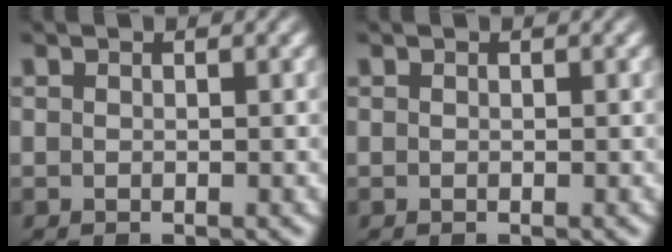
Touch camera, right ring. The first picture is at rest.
{"total": 0.0}